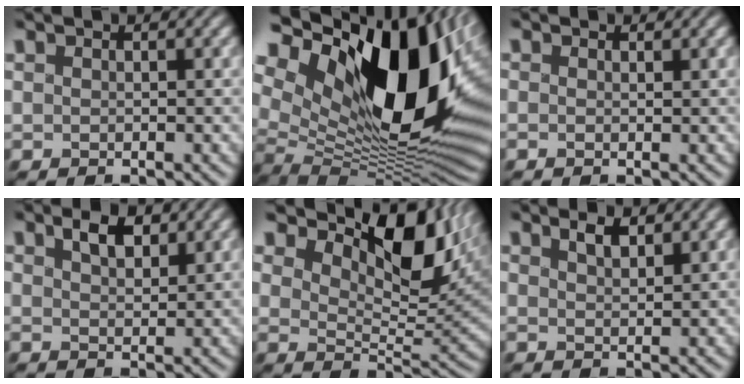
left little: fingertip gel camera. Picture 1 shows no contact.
{"total": 19.5, "force": [5.1, 10.7, 15.4], "torque": [-0.246, 0.004, 0.089]}
{"total": 0.0}
{"total": 2.5, "force": [1.1, 1.3, 1.8], "torque": [-0.038, -0.001, 0.015]}
{"total": 10.2, "force": [5.9, 4.7, 7.0], "torque": [-0.113, 0.000, 0.091]}
{"total": 1.5, "force": [0.9, 0.5, 1.1], "torque": [-0.021, -0.004, 0.014]}